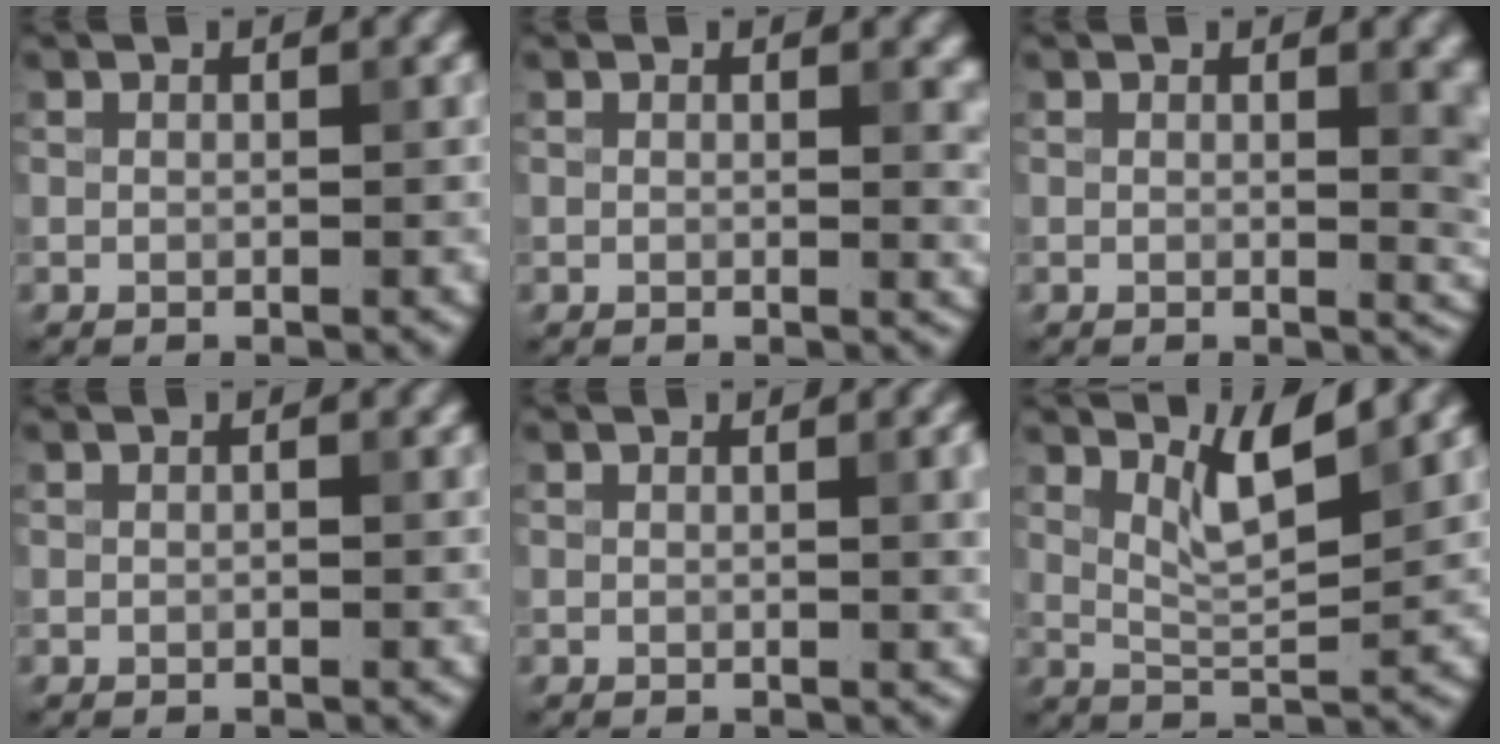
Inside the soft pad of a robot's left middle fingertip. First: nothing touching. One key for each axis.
{"total": 1.9, "fx": 0.5, "fy": 0.7, "fz": 1.7, "tx": -0.016, "ty": -0.003, "tz": 0.006}
{"total": 4.3, "fx": 0.8, "fy": 1.7, "fz": 3.9, "tx": -0.024, "ty": -0.001, "tz": 0.011}
{"total": 0.0}
{"total": 2.4, "fx": 0.3, "fy": 0.7, "fz": 2.2, "tx": -0.024, "ty": 0.002, "tz": 0.000}
{"total": 4.0, "fx": 2.6, "fy": 0.7, "fz": 3.0, "tx": -0.060, "ty": -0.005, "tz": 0.051}